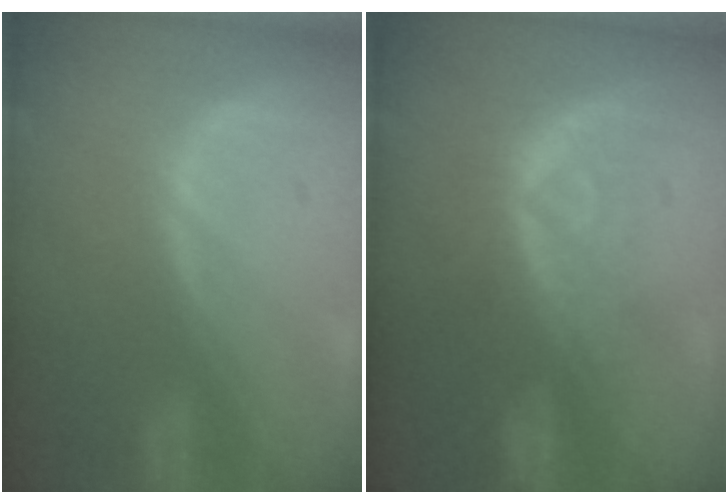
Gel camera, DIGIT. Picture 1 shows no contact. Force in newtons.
{"total": 8.3, "press": 7.5, "slide": 3.7}